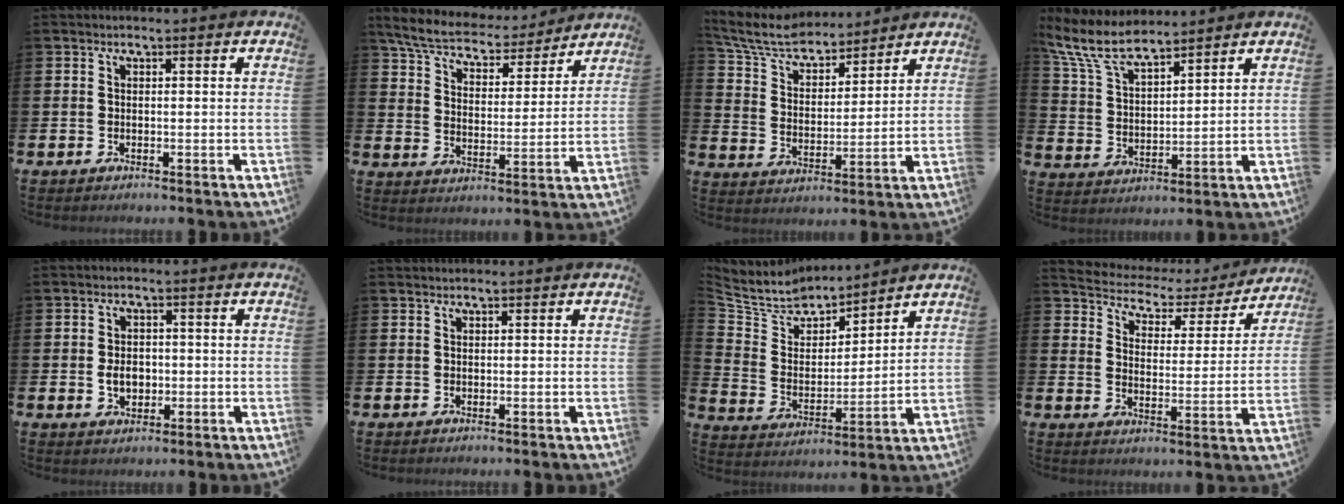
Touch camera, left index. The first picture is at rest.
{"total": 7.6, "force": [7.1, 1.8, 1.9], "torque": [-0.077, -0.046, 0.127]}
{"total": 7.4, "force": [6.9, 2.1, 1.4], "torque": [-0.068, -0.042, 0.123]}
{"total": 8.4, "force": [7.5, 2.1, 3.3], "torque": [-0.097, -0.027, 0.137]}
{"total": 3.3, "force": [-0.3, 2.4, 2.2], "torque": [-0.028, 0.000, -0.013]}
{"total": 0.8, "force": [0.7, 0.2, 0.1], "torque": [0.000, 0.001, 0.013]}
{"total": 7.0, "force": [6.7, 2.2, 0.6], "torque": [-0.062, -0.055, 0.115]}
{"total": 4.0, "force": [3.5, 1.9, 0.4], "torque": [-0.037, -0.028, 0.052]}